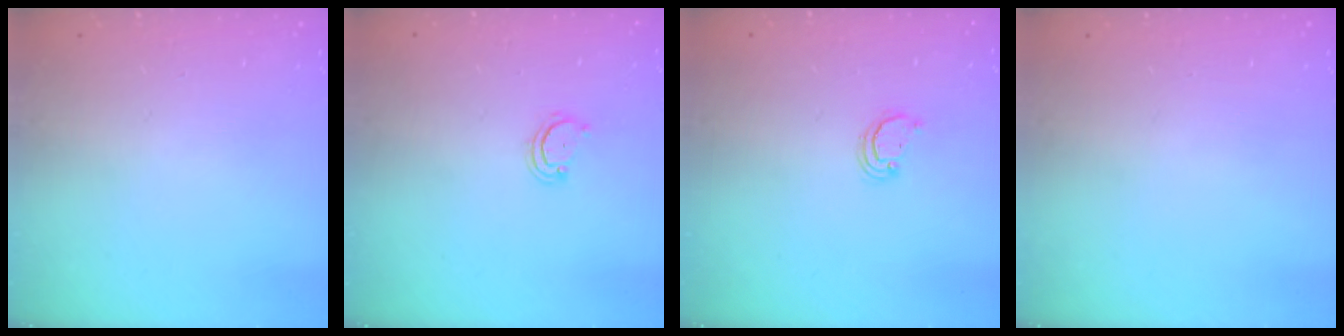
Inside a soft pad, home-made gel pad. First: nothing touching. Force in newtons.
{"total": 2.6, "press": 2.6, "slide": 0.3}
{"total": 2.4, "press": 2.4, "slide": 0.2}
{"total": 0.0}